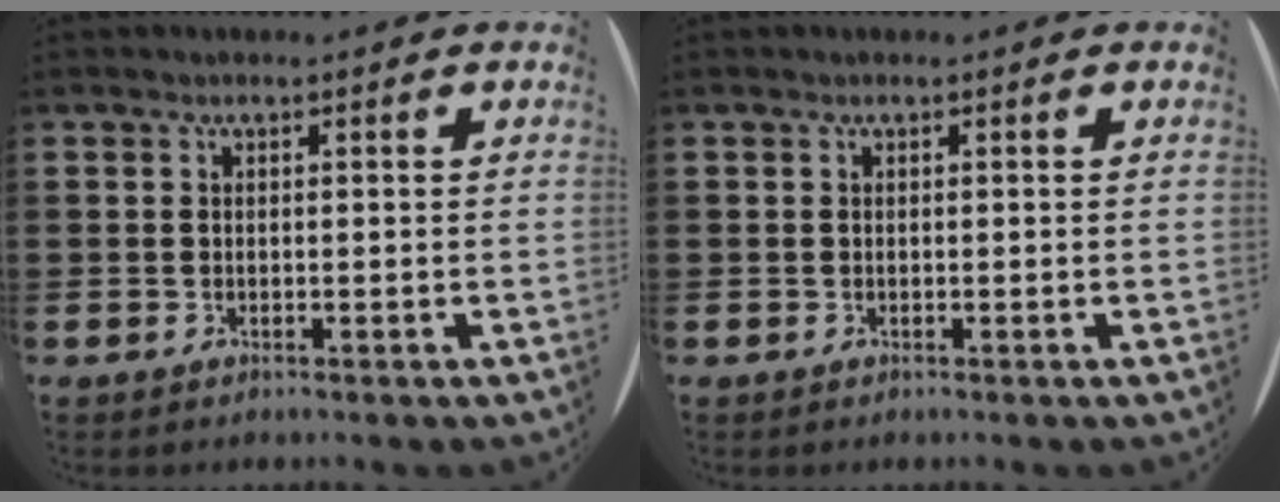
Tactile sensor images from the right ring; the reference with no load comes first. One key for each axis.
{"total": 0.0}